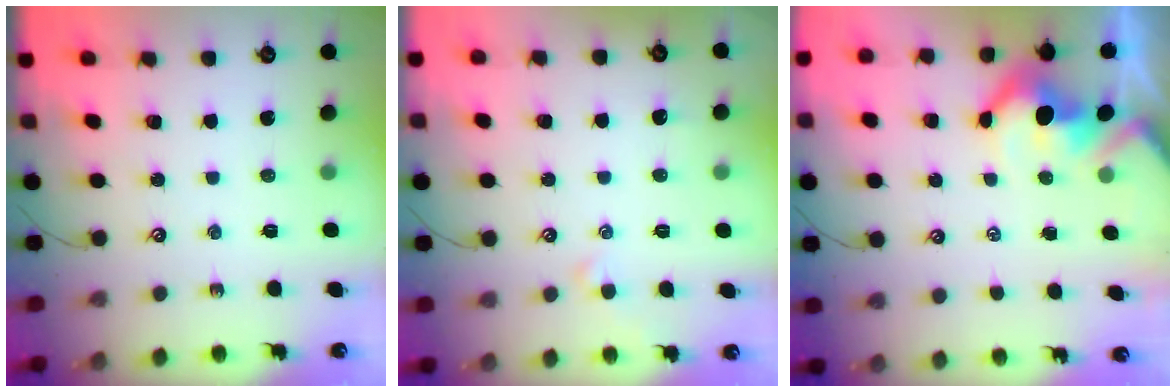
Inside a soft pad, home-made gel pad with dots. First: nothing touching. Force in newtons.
{"total": 2.1, "press": 2.0, "slide": 0.4}
{"total": 5.5, "press": 5.4, "slide": 1.2}